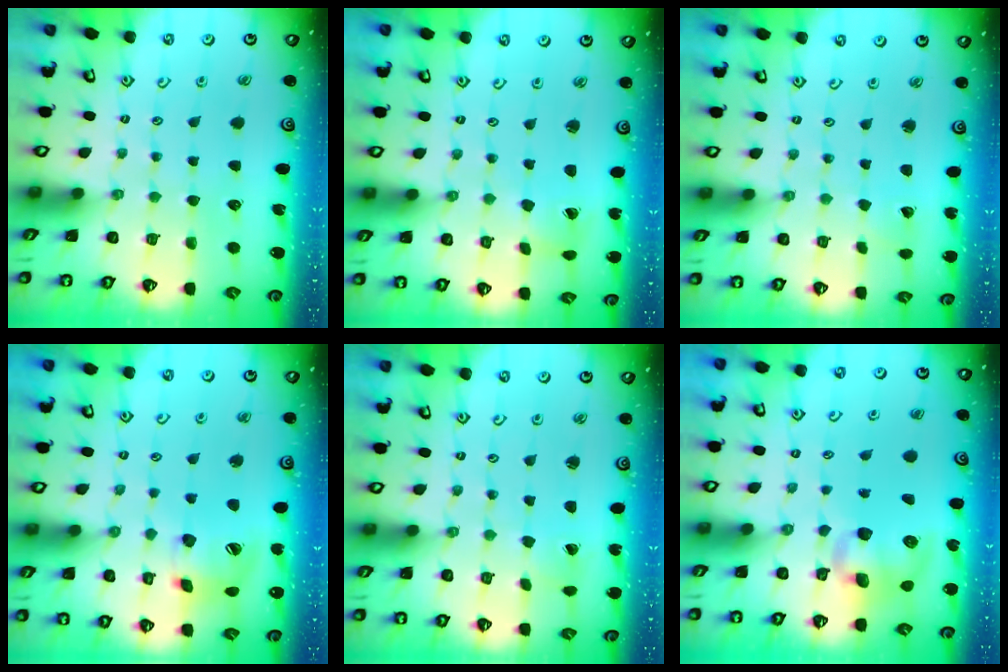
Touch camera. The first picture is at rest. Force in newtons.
{"total": 1.6, "press": 1.6, "slide": 0.3}
{"total": 1.4, "press": 1.4, "slide": 0.2}
{"total": 15.8, "press": 15.6, "slide": 2.2}
{"total": 1.3, "press": 1.2, "slide": 0.4}
{"total": 9.8, "press": 9.7, "slide": 1.8}